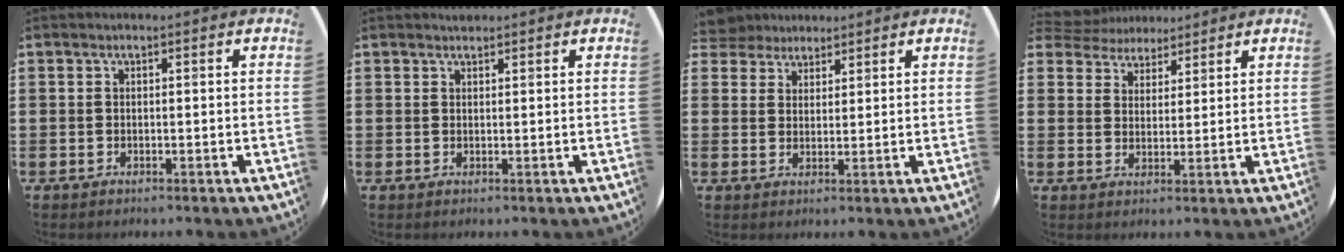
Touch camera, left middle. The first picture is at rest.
{"total": 1.0, "force": [0.9, 0.4, -0.1], "torque": [0.009, -0.001, 0.017]}
{"total": 3.9, "force": [3.6, 1.4, -0.4], "torque": [-0.007, -0.004, 0.070]}
{"total": 4.3, "force": [3.8, 2.0, -0.2], "torque": [-0.016, -0.007, 0.070]}